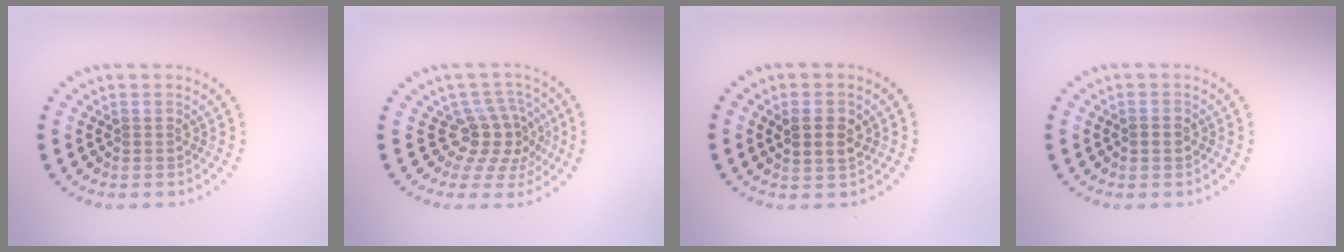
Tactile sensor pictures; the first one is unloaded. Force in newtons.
{"total": 3.8, "press": 2.7, "slide": 2.6}
{"total": 2.6, "press": 2.5, "slide": 0.7}
{"total": 1.3, "press": 1.3, "slide": 0.1}